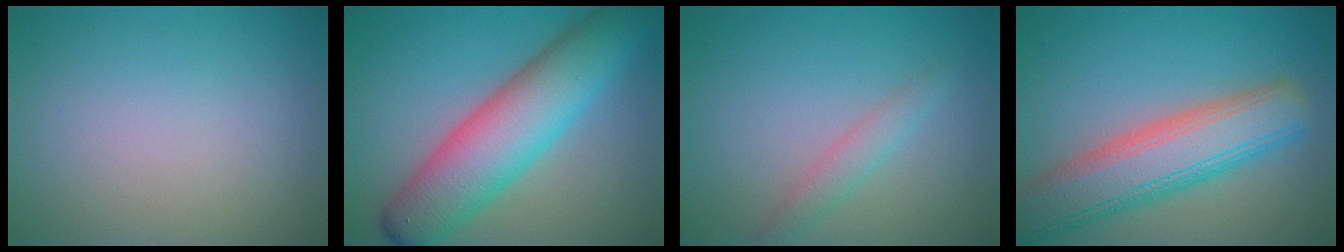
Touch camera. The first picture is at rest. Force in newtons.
{"total": 9.3, "press": 9.3, "slide": 0.2}
{"total": 1.8, "press": 1.8, "slide": 0.0}
{"total": 8.0, "press": 8.0, "slide": 0.4}